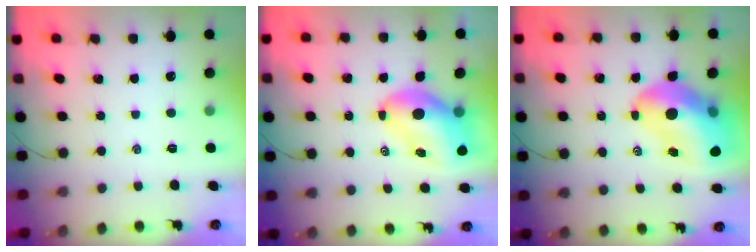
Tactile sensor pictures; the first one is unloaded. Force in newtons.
{"total": 10.3, "press": 9.8, "slide": 2.9}
{"total": 17.0, "press": 16.4, "slide": 4.6}